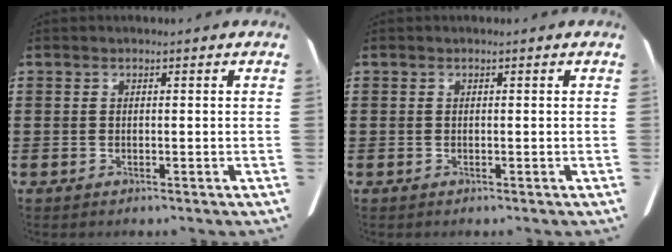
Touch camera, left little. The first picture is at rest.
{"total": 0.0}